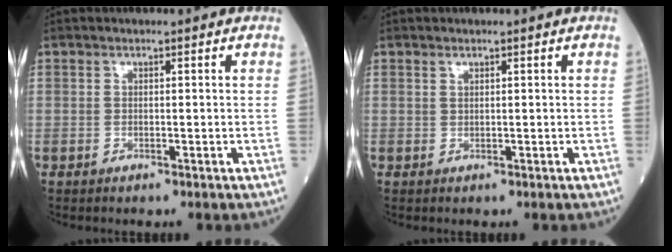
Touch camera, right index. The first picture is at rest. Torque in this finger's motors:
{"motor_torque": [-0.14, 0.11, -0.07, -0.01]}